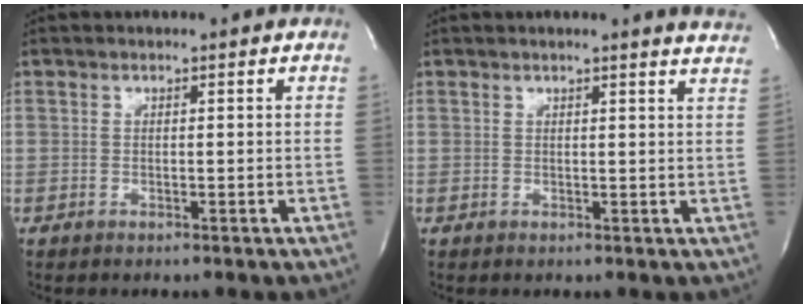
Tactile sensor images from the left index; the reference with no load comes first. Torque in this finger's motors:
{"motor_torque": [0.25, -0.25, 0.23, 0.00]}